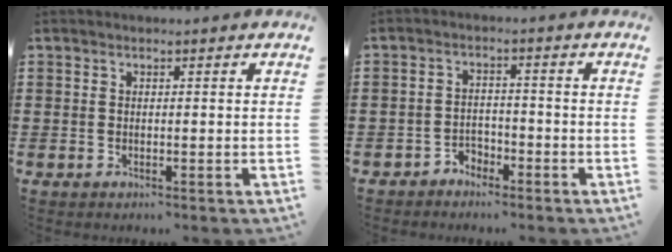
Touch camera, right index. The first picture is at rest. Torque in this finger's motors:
{"motor_torque": [1.08, 1.06, 0.01, 0.00]}